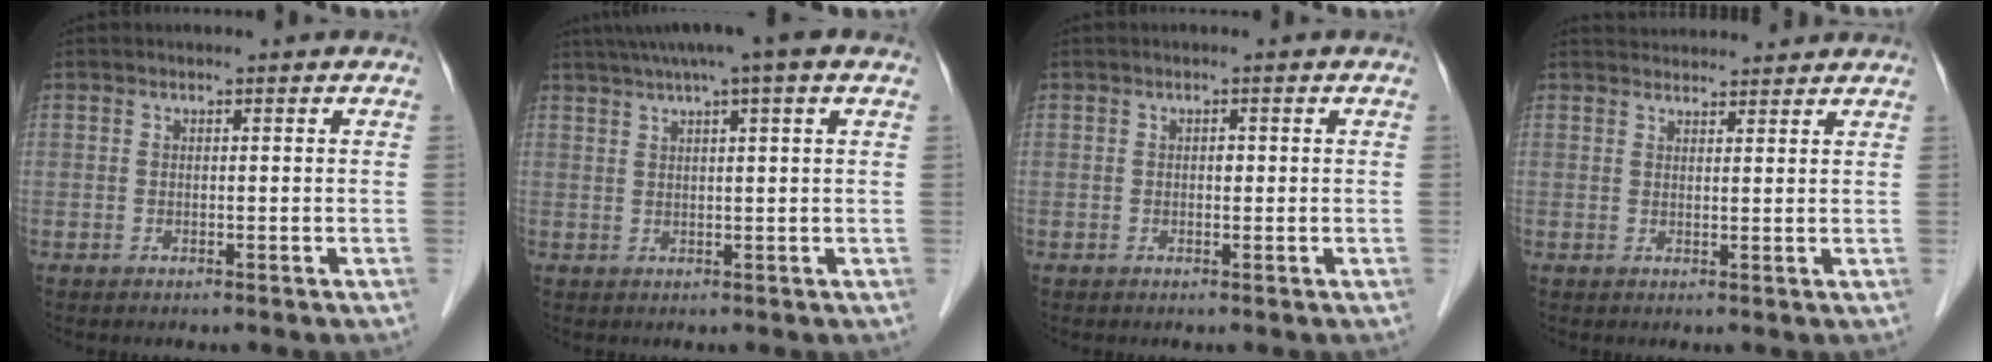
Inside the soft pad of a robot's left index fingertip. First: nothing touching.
{"total": 8.7, "force": [5.8, 0.1, 6.6], "torque": [-0.106, 0.033, 0.082]}
{"total": 0.7, "force": [-0.3, 0.4, 0.5], "torque": [-0.005, -0.002, -0.007]}
{"total": 6.5, "force": [6.4, 1.0, 0.9], "torque": [-0.012, 0.030, 0.080]}